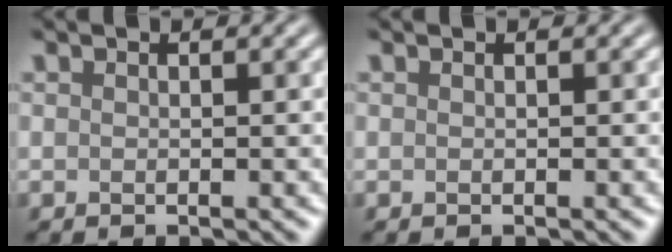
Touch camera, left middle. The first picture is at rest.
{"total": 0.0}